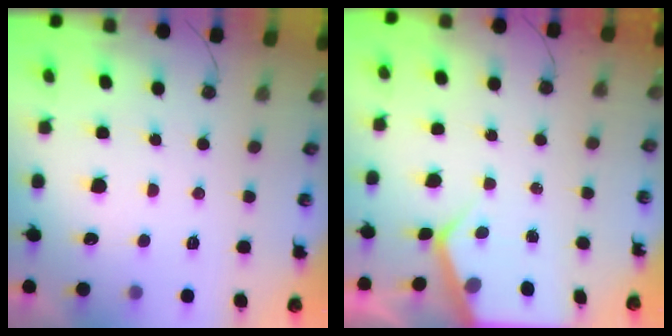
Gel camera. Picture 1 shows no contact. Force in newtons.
{"total": 4.6, "press": 4.6, "slide": 0.5}